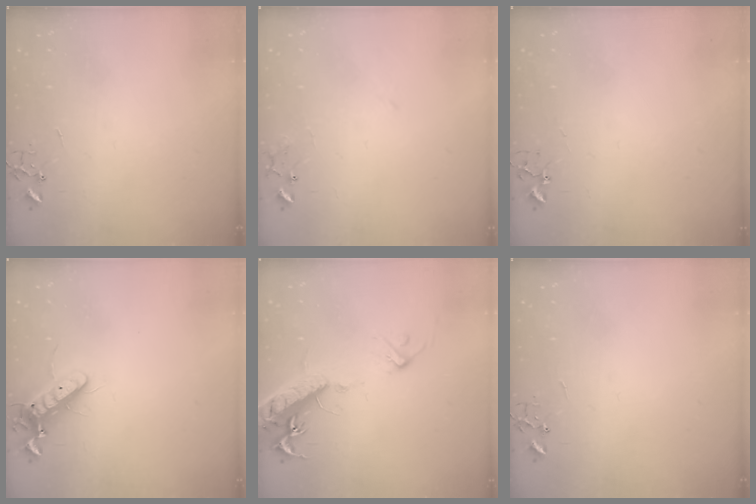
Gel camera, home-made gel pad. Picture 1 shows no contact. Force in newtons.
{"total": 9.5, "press": 9.5, "slide": 0.7}
{"total": 4.2, "press": 4.2, "slide": 0.7}
{"total": 11.6, "press": 11.4, "slide": 2.2}
{"total": 17.9, "press": 17.6, "slide": 3.5}
{"total": 0.0}